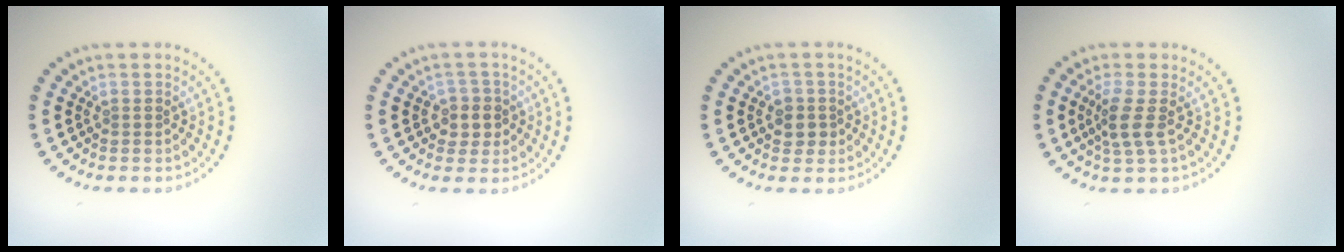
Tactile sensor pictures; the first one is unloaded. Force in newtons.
{"total": 2.1, "press": 1.9, "slide": 0.7}
{"total": 1.7, "press": 1.6, "slide": 0.5}
{"total": 2.5, "press": 1.9, "slide": 1.5}